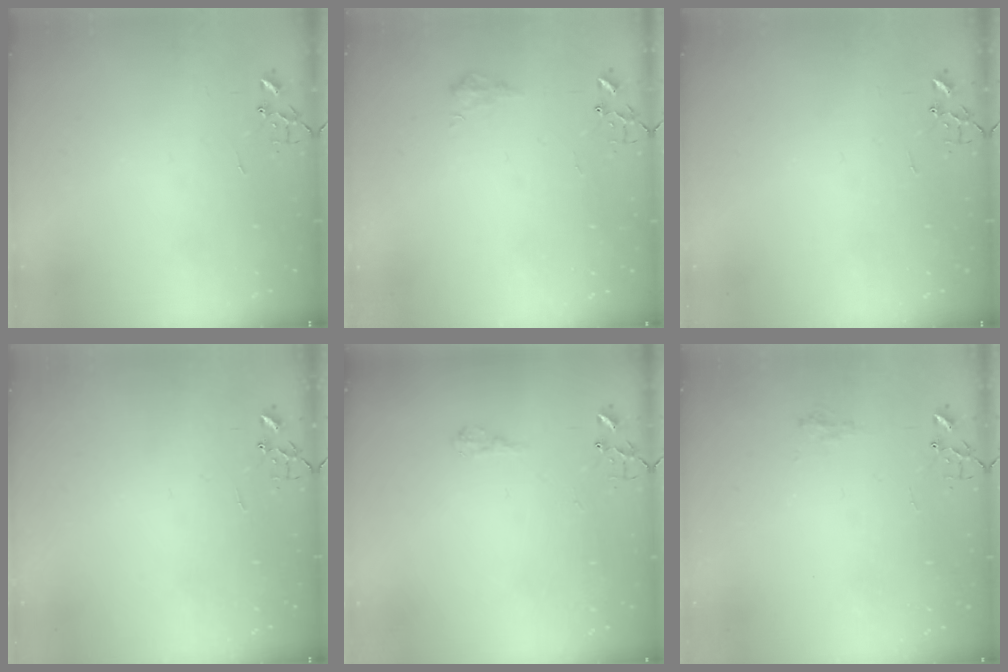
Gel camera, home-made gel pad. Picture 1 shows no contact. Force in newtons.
{"total": 6.7, "press": 6.6, "slide": 0.9}
{"total": 0.0}
{"total": 0.0}
{"total": 6.8, "press": 6.8, "slide": 0.8}
{"total": 7.6, "press": 7.6, "slide": 0.9}